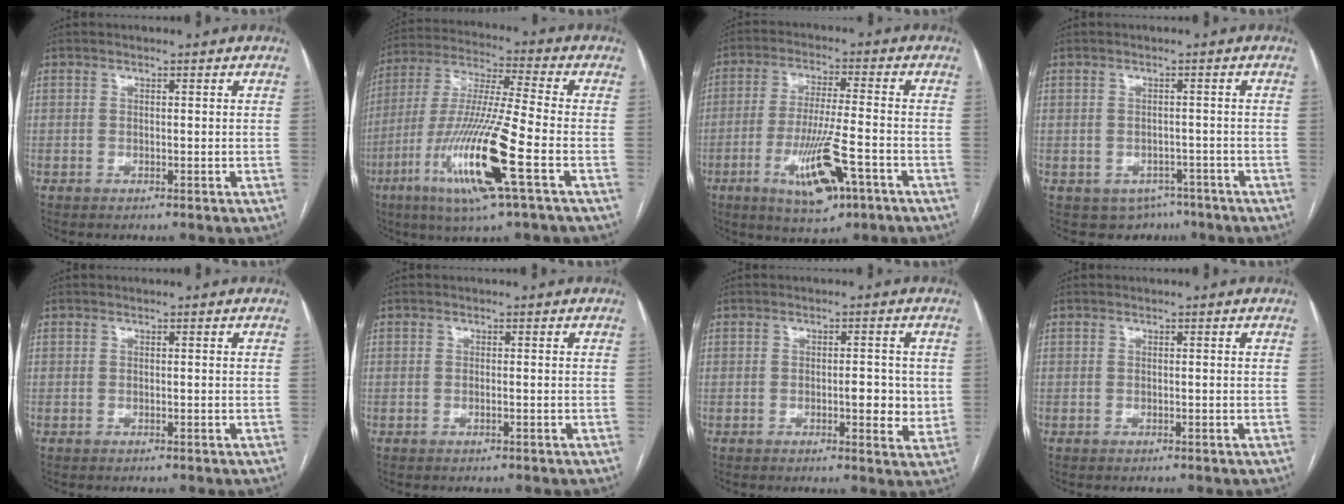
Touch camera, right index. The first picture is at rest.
{"total": 17.5, "force": [-6.6, 0.1, 16.2], "torque": [-0.336, -0.024, -0.127]}
{"total": 11.4, "force": [-5.0, 2.0, 10.0], "torque": [-0.187, -0.015, -0.081]}
{"total": 5.0, "force": [-3.4, 3.6, 1.0], "torque": [0.000, 0.007, -0.041]}
{"total": 0.0}
{"total": 0.5, "force": [-0.2, 0.0, 0.5], "torque": [-0.010, -0.001, -0.002]}
{"total": 4.6, "force": [-0.1, 1.5, 4.4], "torque": [-0.058, -0.003, -0.003]}
{"total": 0.0}